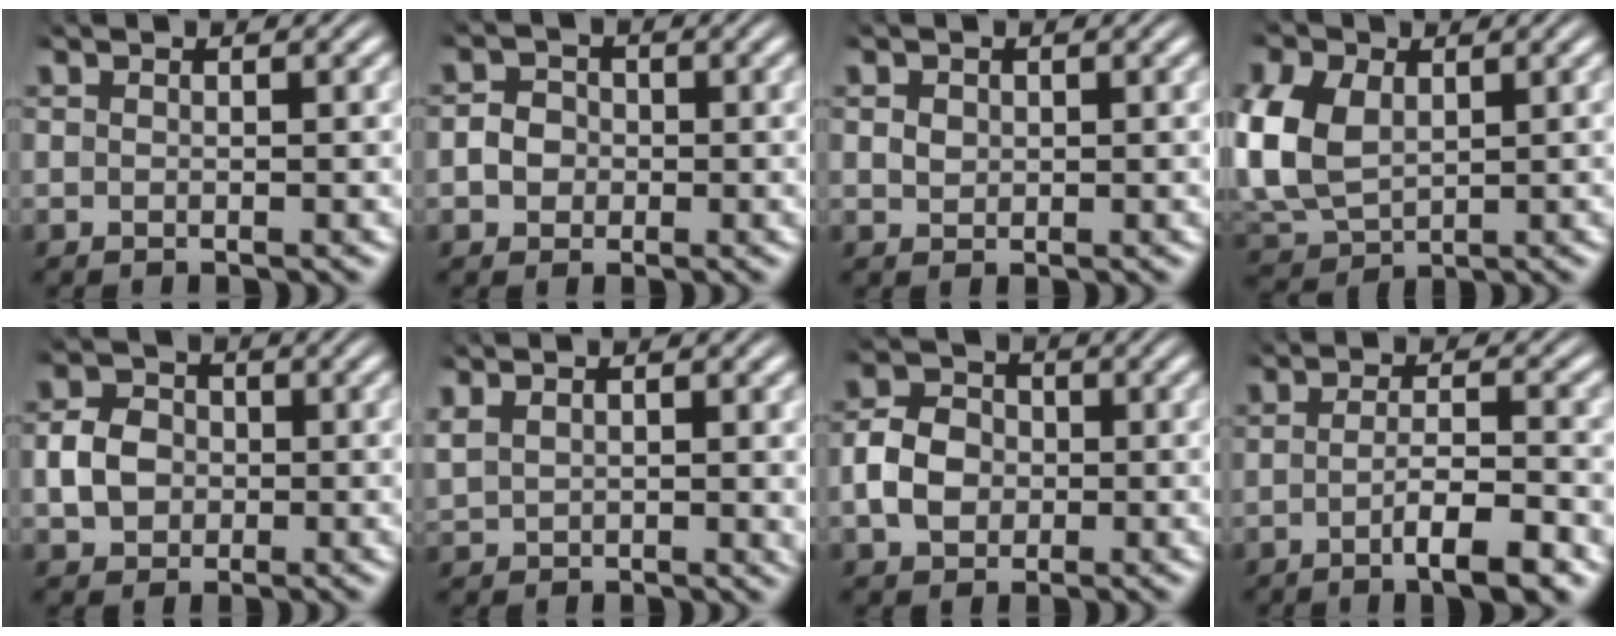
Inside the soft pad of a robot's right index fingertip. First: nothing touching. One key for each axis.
{"total": 4.0, "fx": -0.6, "fy": 3.8, "fz": 1.3, "tx": -0.035, "ty": -0.009, "tz": -0.013}
{"total": 0.7, "fx": 0.2, "fy": 0.6, "fz": 0.4, "tx": -0.010, "ty": -0.004, "tz": 0.012}
{"total": 8.9, "fx": 0.1, "fy": 7.5, "fz": 4.7, "tx": -0.135, "ty": -0.031, "tz": 0.019}
{"total": 3.8, "fx": -0.4, "fy": 3.1, "fz": 2.0, "tx": -0.033, "ty": -0.002, "tz": -0.004}
{"total": 2.5, "fx": 1.8, "fy": 1.3, "fz": 1.3, "tx": -0.027, "ty": 0.008, "tz": 0.037}
{"total": 4.4, "fx": -0.8, "fy": 3.6, "fz": 2.4, "tx": -0.043, "ty": 0.000, "tz": -0.012}
{"total": 4.9, "fx": -2.2, "fy": 0.7, "fz": 4.4, "tx": -0.060, "ty": -0.005, "tz": -0.036}